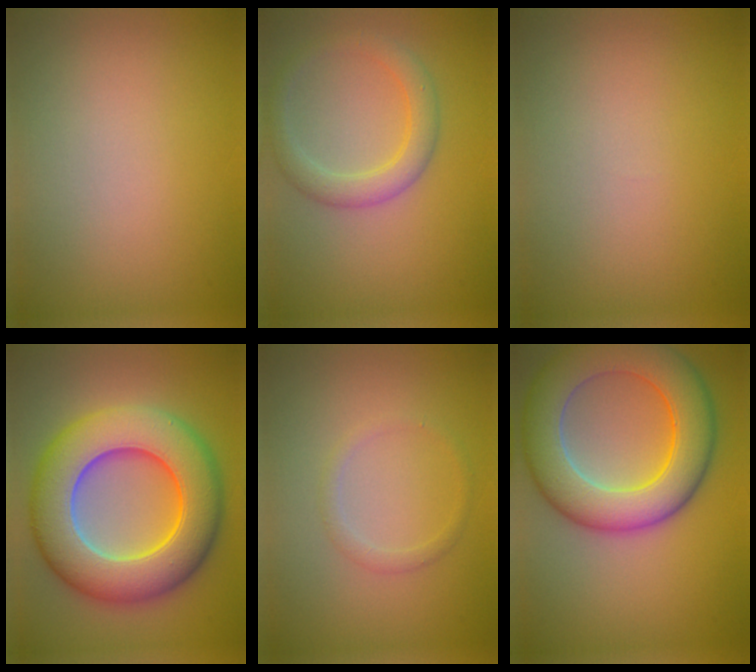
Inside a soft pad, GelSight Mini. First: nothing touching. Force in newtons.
{"total": 3.2, "press": 3.2, "slide": 0.2}
{"total": 0.0}
{"total": 12.3, "press": 12.3, "slide": 0.2}
{"total": 1.2, "press": 1.2, "slide": 0.0}
{"total": 10.1, "press": 10.1, "slide": 0.3}